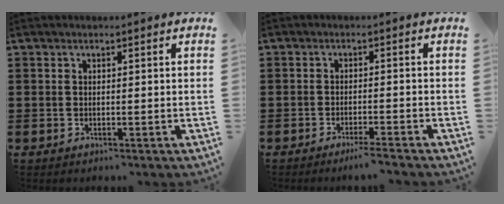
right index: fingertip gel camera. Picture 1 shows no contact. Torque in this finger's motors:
{"motor_torque": [0.44, -0.34, 0.17, 0.02]}